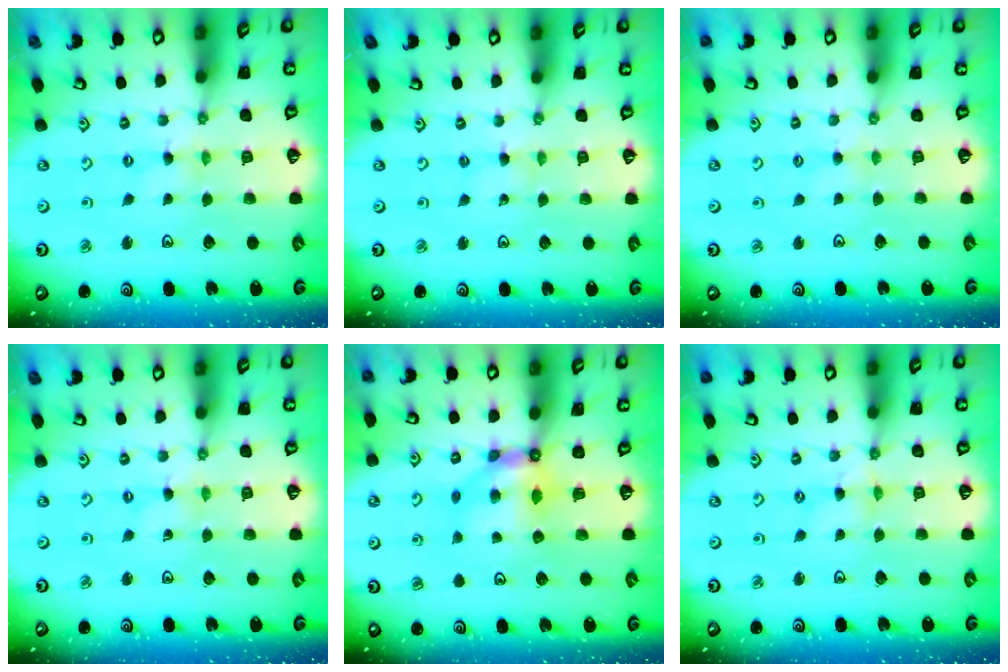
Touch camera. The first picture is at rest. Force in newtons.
{"total": 1.2, "press": 1.2, "slide": 0.2}
{"total": 2.0, "press": 2.0, "slide": 0.3}
{"total": 0.0}
{"total": 6.9, "press": 6.9, "slide": 0.2}
{"total": 1.1, "press": 1.1, "slide": 0.2}